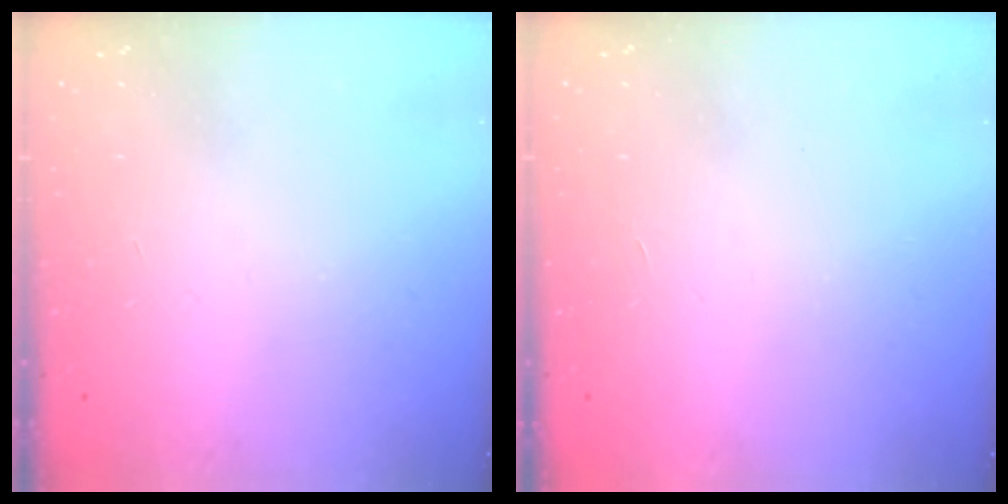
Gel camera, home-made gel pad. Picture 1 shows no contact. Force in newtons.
{"total": 1.6, "press": 1.6, "slide": 0.1}